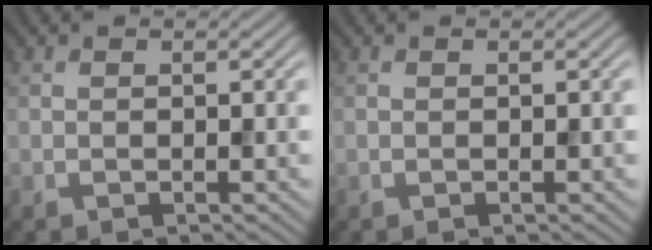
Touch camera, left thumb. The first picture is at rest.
{"total": 0.0}